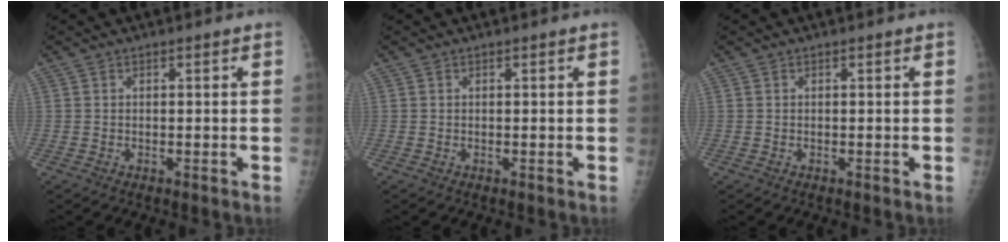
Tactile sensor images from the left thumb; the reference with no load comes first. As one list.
[{"total": 0.0}, {"total": 0.0}]